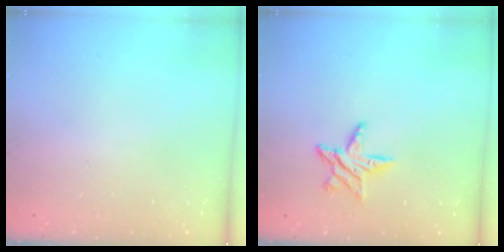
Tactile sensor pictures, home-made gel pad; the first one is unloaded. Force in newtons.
{"total": 7.9, "press": 7.9, "slide": 0.5}